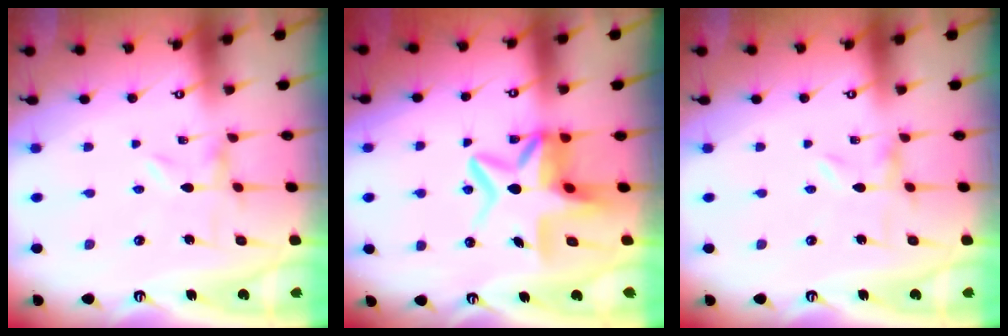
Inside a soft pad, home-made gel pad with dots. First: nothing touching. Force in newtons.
{"total": 11.7, "press": 11.6, "slide": 1.8}
{"total": 0.0}